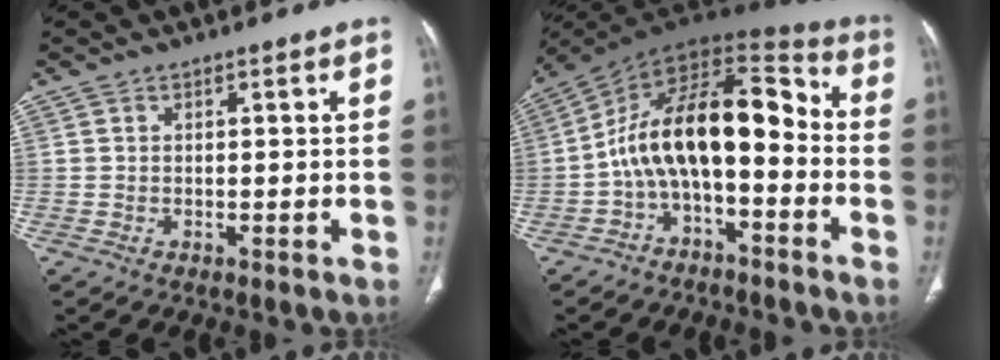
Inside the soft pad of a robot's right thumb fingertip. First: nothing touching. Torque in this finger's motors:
{"motor_torque": [2.52, 2.49, 1.42, -1.36, 0.23]}